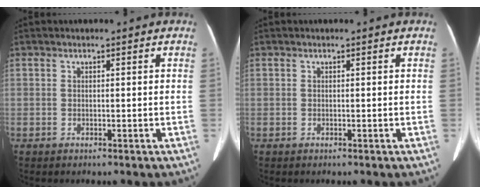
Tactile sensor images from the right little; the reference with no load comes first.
{"total": 0.0}